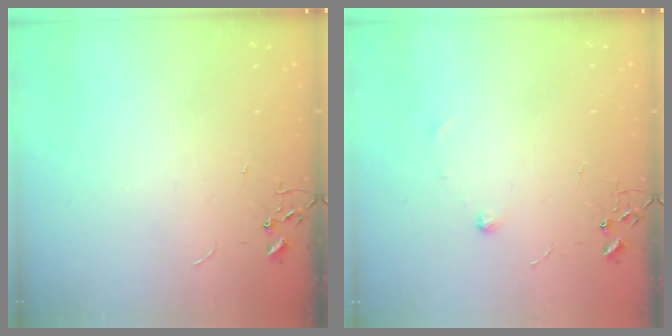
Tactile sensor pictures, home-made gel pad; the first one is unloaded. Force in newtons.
{"total": 4.9, "press": 4.8, "slide": 1.1}